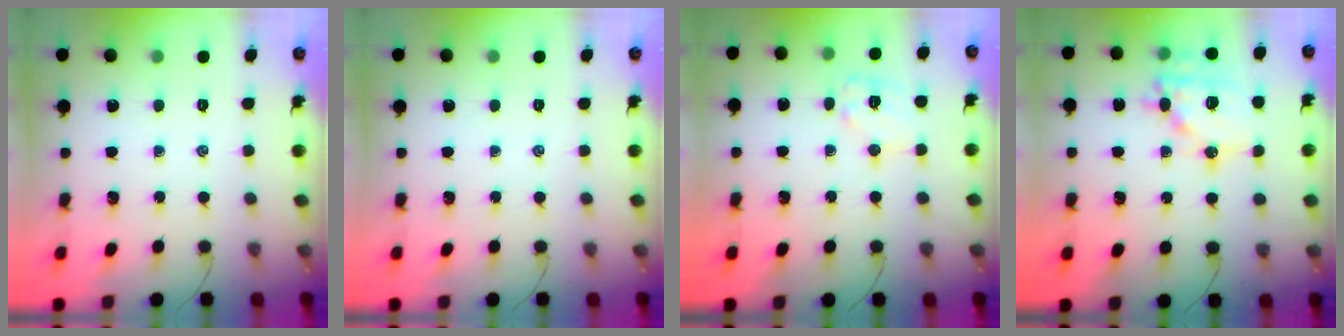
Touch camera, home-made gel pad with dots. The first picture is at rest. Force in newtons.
{"total": 0.0}
{"total": 8.8, "press": 8.7, "slide": 0.5}
{"total": 16.2, "press": 15.9, "slide": 3.2}